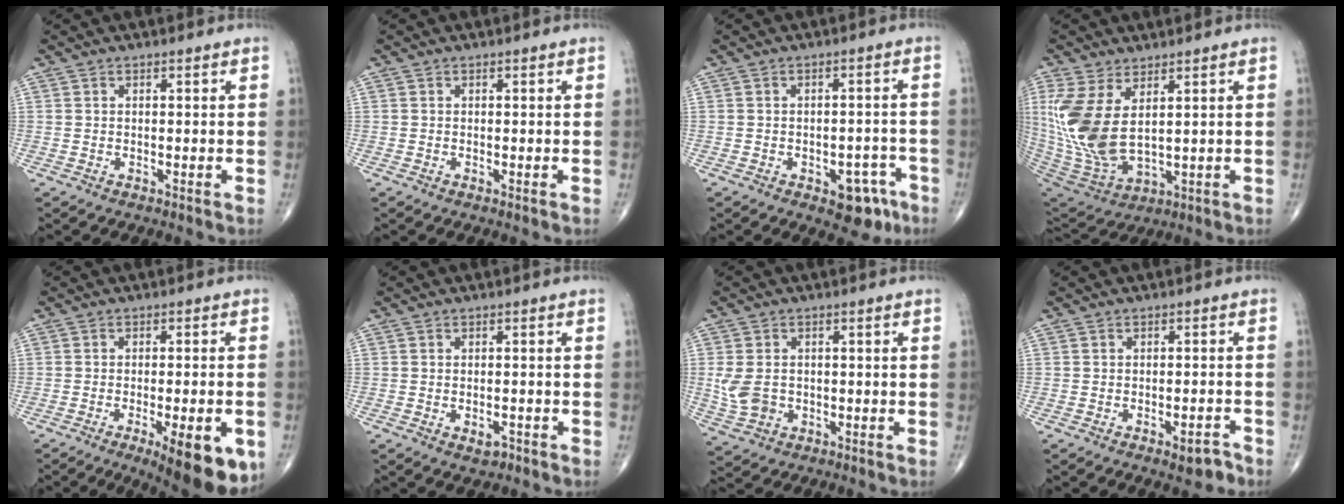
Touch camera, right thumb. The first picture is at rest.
{"total": 0.0}
{"total": 7.4, "force": [-4.0, 4.0, 4.7], "torque": [-0.031, 0.031, -0.044]}
{"total": 15.0, "force": [3.6, 7.5, 12.5], "torque": [-0.282, -0.023, 0.093]}
{"total": 13.8, "force": [-6.0, 4.4, 11.7], "torque": [-0.111, 0.004, -0.069]}
{"total": 2.3, "force": [-1.1, 1.4, 1.5], "torque": [-0.018, 0.005, -0.012]}
{"total": 5.9, "force": [-0.3, 4.6, 3.7], "torque": [-0.070, 0.001, 0.003]}
{"total": 3.2, "force": [-2.0, 1.2, 2.2], "torque": [-0.025, 0.009, -0.027]}